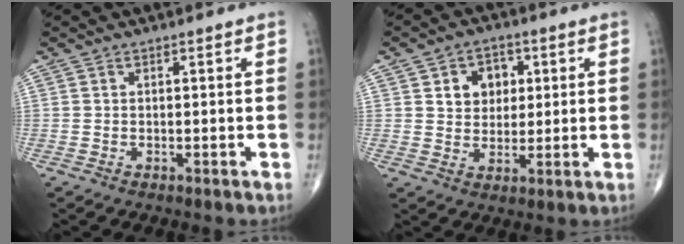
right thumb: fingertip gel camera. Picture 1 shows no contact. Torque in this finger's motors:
{"motor_torque": [-0.08, 0.14, 0.03, 0.12, 0.13]}